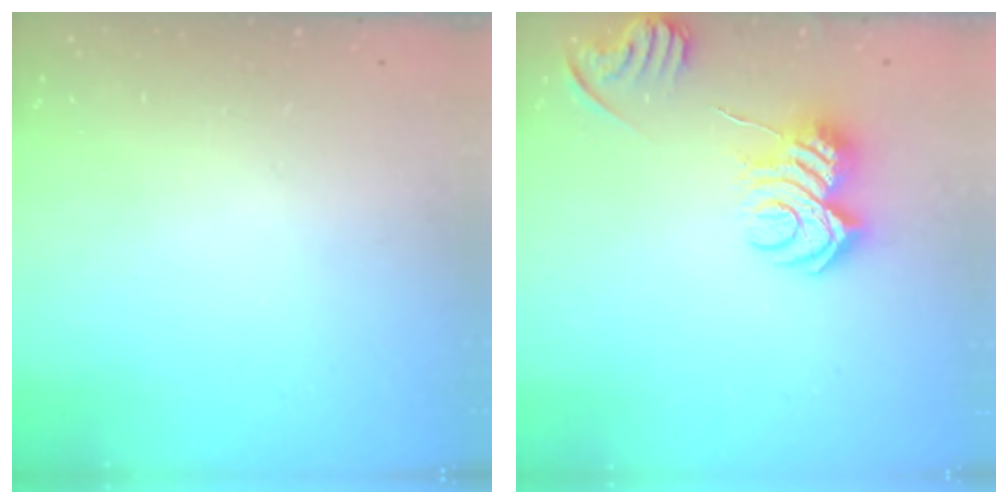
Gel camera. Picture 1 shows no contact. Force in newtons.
{"total": 10.2, "press": 10.2, "slide": 0.5}